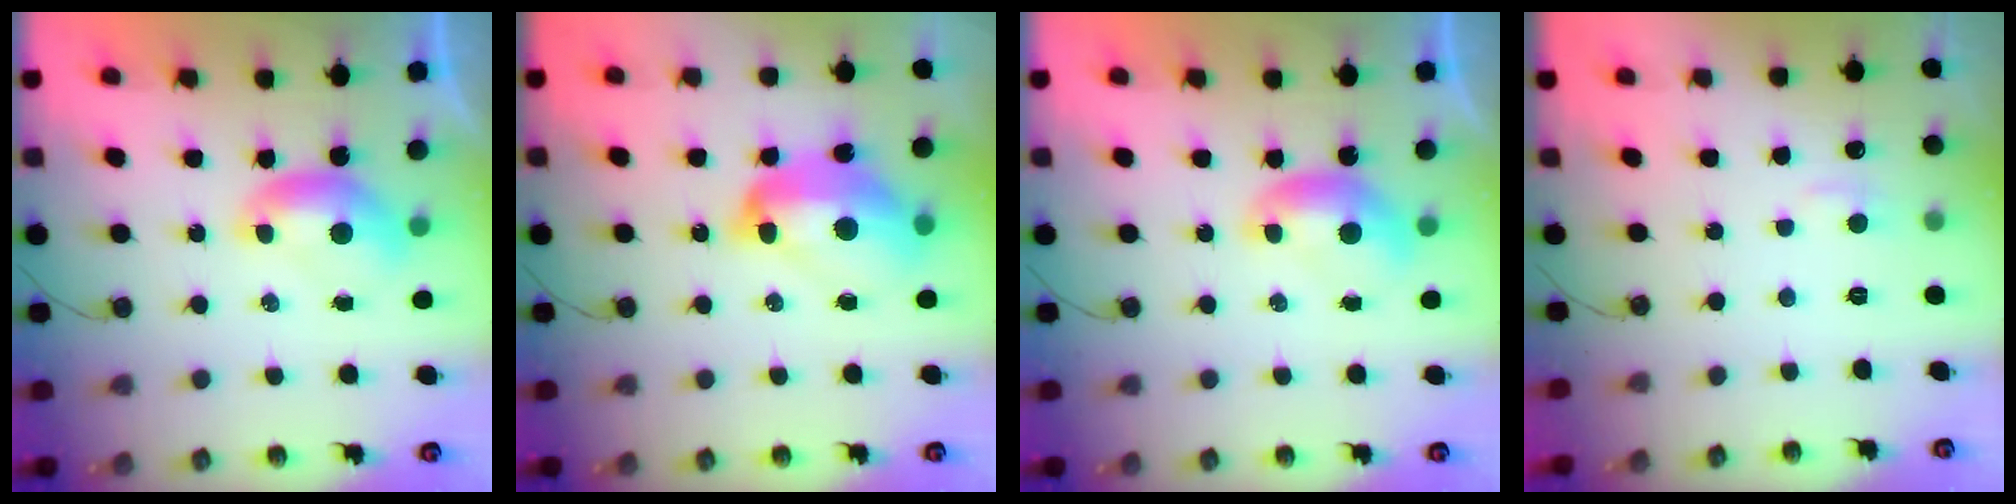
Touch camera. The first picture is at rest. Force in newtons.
{"total": 11.5, "press": 11.4, "slide": 1.3}
{"total": 0.0}
{"total": 1.8, "press": 1.7, "slide": 0.6}